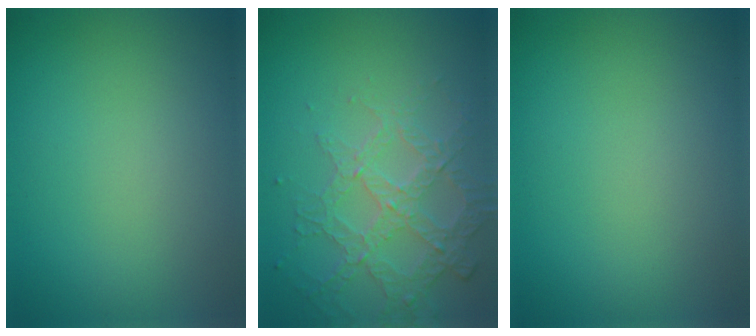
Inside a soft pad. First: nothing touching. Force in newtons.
{"total": 3.8, "press": 3.3, "slide": 1.9}
{"total": 0.0}